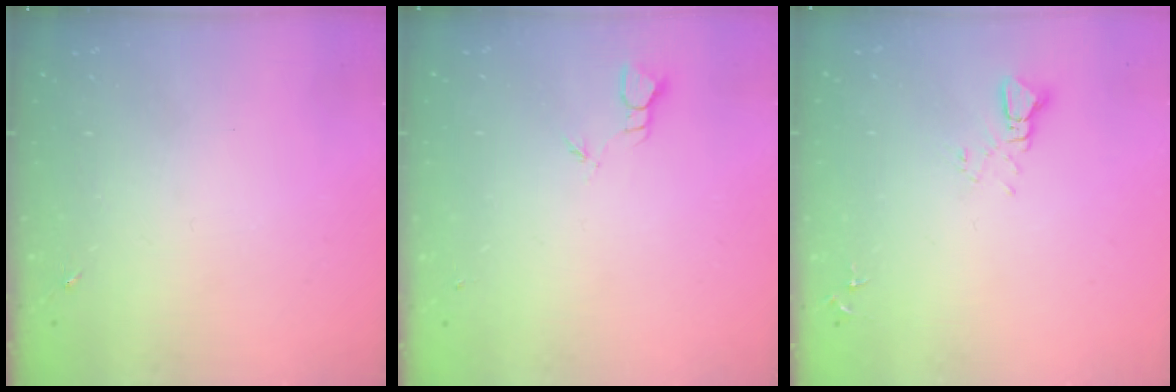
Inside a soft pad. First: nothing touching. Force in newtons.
{"total": 2.0, "press": 2.0, "slide": 0.1}
{"total": 3.6, "press": 3.6, "slide": 0.3}